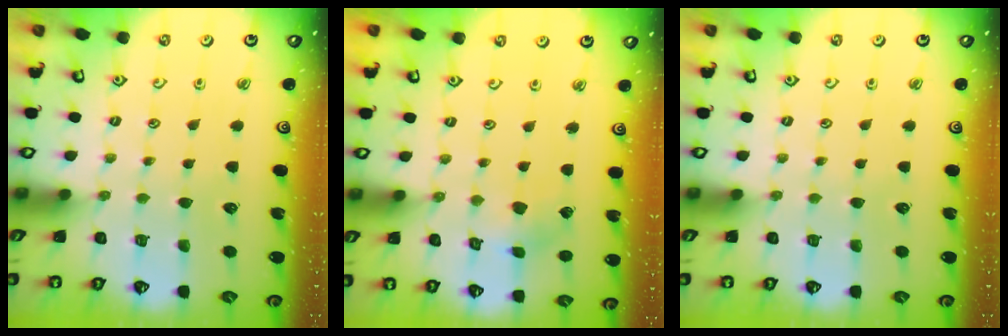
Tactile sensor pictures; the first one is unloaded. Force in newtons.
{"total": 3.6, "press": 3.6, "slide": 0.3}
{"total": 0.0}